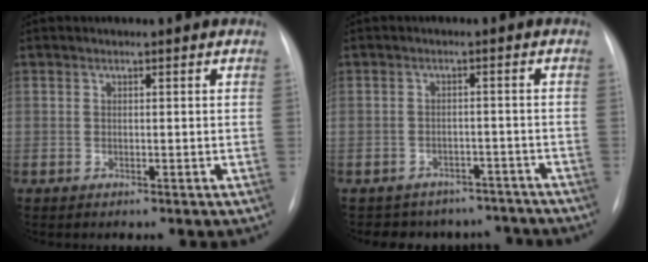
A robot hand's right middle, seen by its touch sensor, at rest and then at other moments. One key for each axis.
{"total": 9.0, "fx": -7.9, "fy": 4.3, "fz": 0.2, "tx": 0.007, "ty": 0.023, "tz": -0.090}